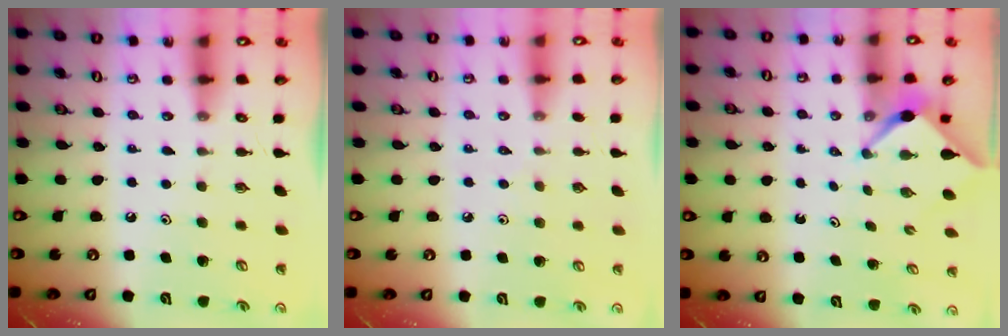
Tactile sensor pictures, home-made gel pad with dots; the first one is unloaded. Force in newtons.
{"total": 1.9, "press": 1.9, "slide": 0.5}
{"total": 2.6, "press": 2.6, "slide": 0.3}